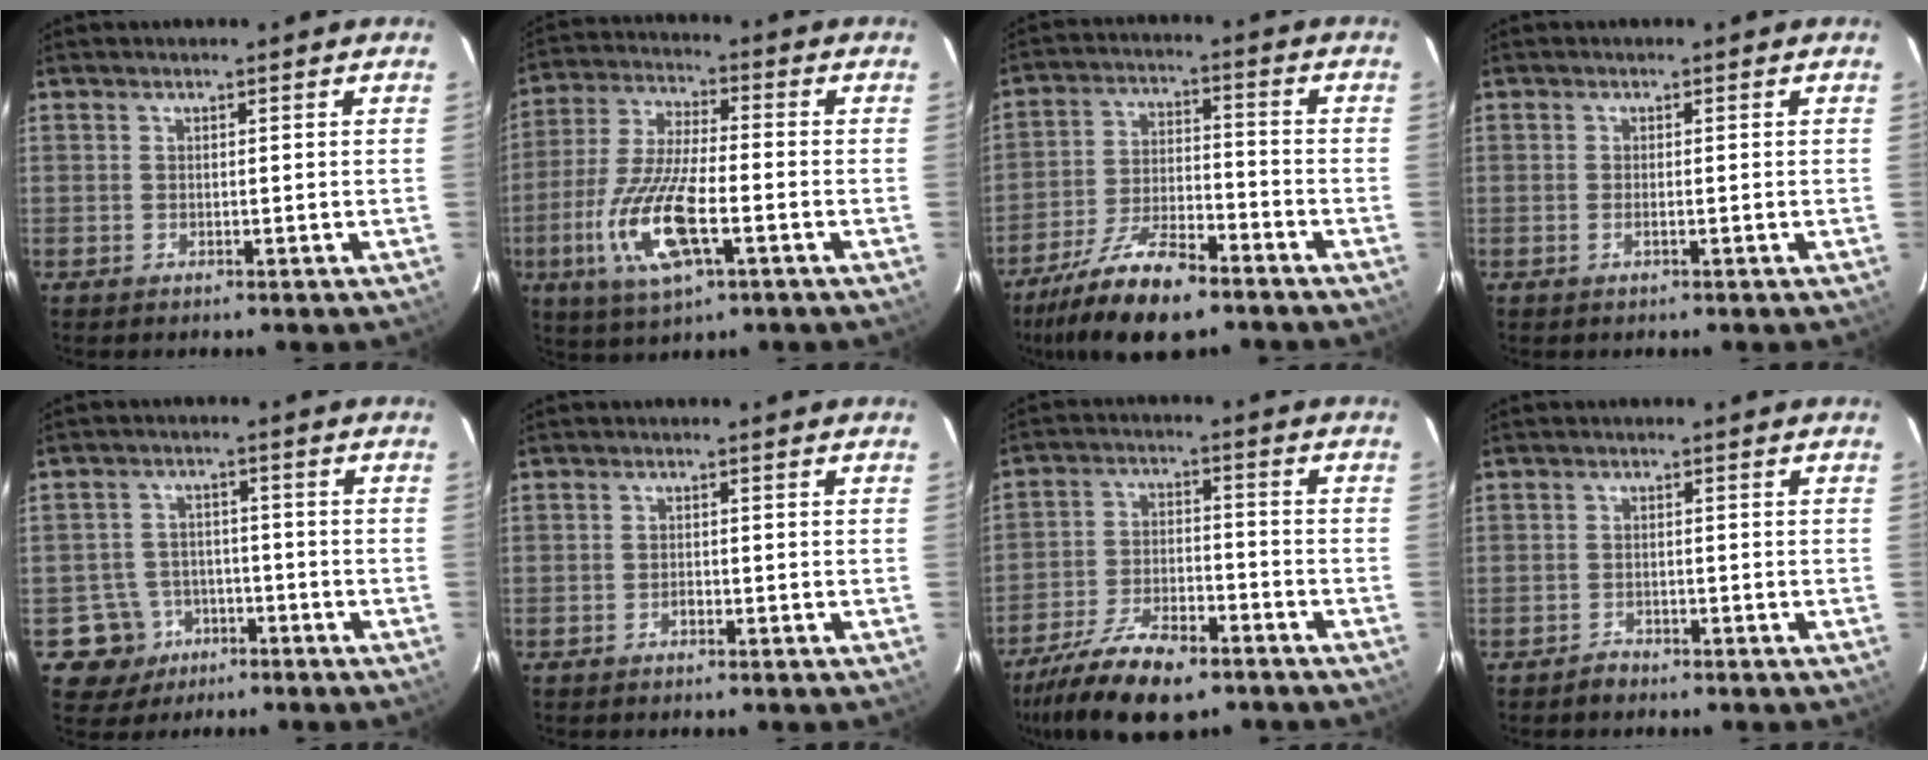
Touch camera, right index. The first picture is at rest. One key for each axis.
{"total": 15.0, "fx": -5.3, "fy": 4.8, "fz": 13.2, "tx": -0.285, "ty": -0.014, "tz": -0.101}
{"total": 14.9, "fx": -11.2, "fy": 4.5, "fz": 8.7, "tx": -0.188, "ty": -0.016, "tz": -0.205}
{"total": 0.9, "fx": -0.4, "fy": 0.2, "fz": 0.8, "tx": -0.017, "ty": 0.000, "tz": -0.008}
{"total": 7.0, "fx": -3.4, "fy": 6.1, "fz": -0.1, "tx": -0.011, "ty": 0.032, "tz": -0.048}
{"total": 0.8, "fx": -0.6, "fy": 0.5, "fz": 0.3, "tx": -0.006, "ty": 0.003, "tz": -0.011}
{"total": 15.2, "fx": -11.3, "fy": 5.7, "fz": 8.3, "tx": -0.187, "ty": -0.022, "tz": -0.197}
{"total": 1.9, "fx": -1.4, "fy": 1.1, "fz": -0.2, "tx": 0.001, "ty": 0.007, "tz": -0.025}